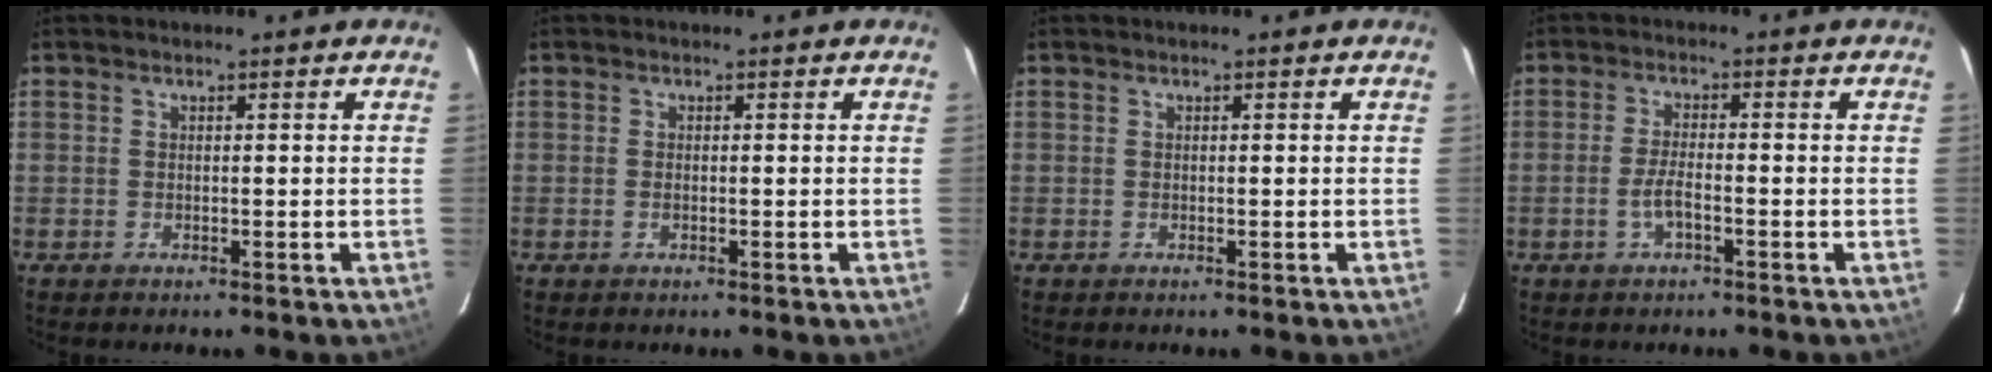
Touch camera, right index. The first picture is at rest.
{"total": 0.7, "force": [-0.2, 0.3, 0.6], "torque": [-0.013, 0.000, -0.005]}
{"total": 0.0}
{"total": 3.5, "force": [-1.7, 0.8, 3.0], "torque": [-0.065, -0.001, -0.032]}